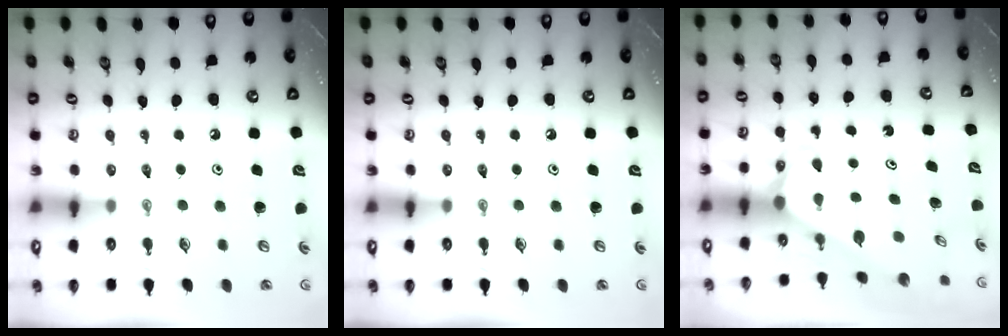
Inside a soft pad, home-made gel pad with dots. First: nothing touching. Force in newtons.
{"total": 0.0}
{"total": 2.0, "press": 2.0, "slide": 0.0}